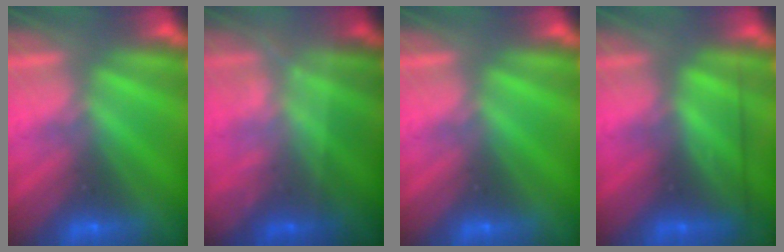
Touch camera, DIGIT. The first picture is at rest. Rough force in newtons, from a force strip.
{"total": 1.7}
{"total": 0.0}
{"total": 2.4}